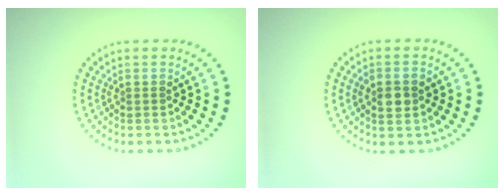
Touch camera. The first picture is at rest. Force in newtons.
{"total": 2.5, "press": 2.4, "slide": 0.3}